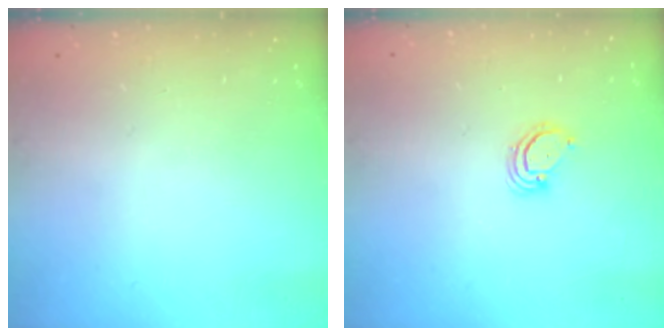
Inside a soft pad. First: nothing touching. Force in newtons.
{"total": 2.8, "press": 2.8, "slide": 0.3}